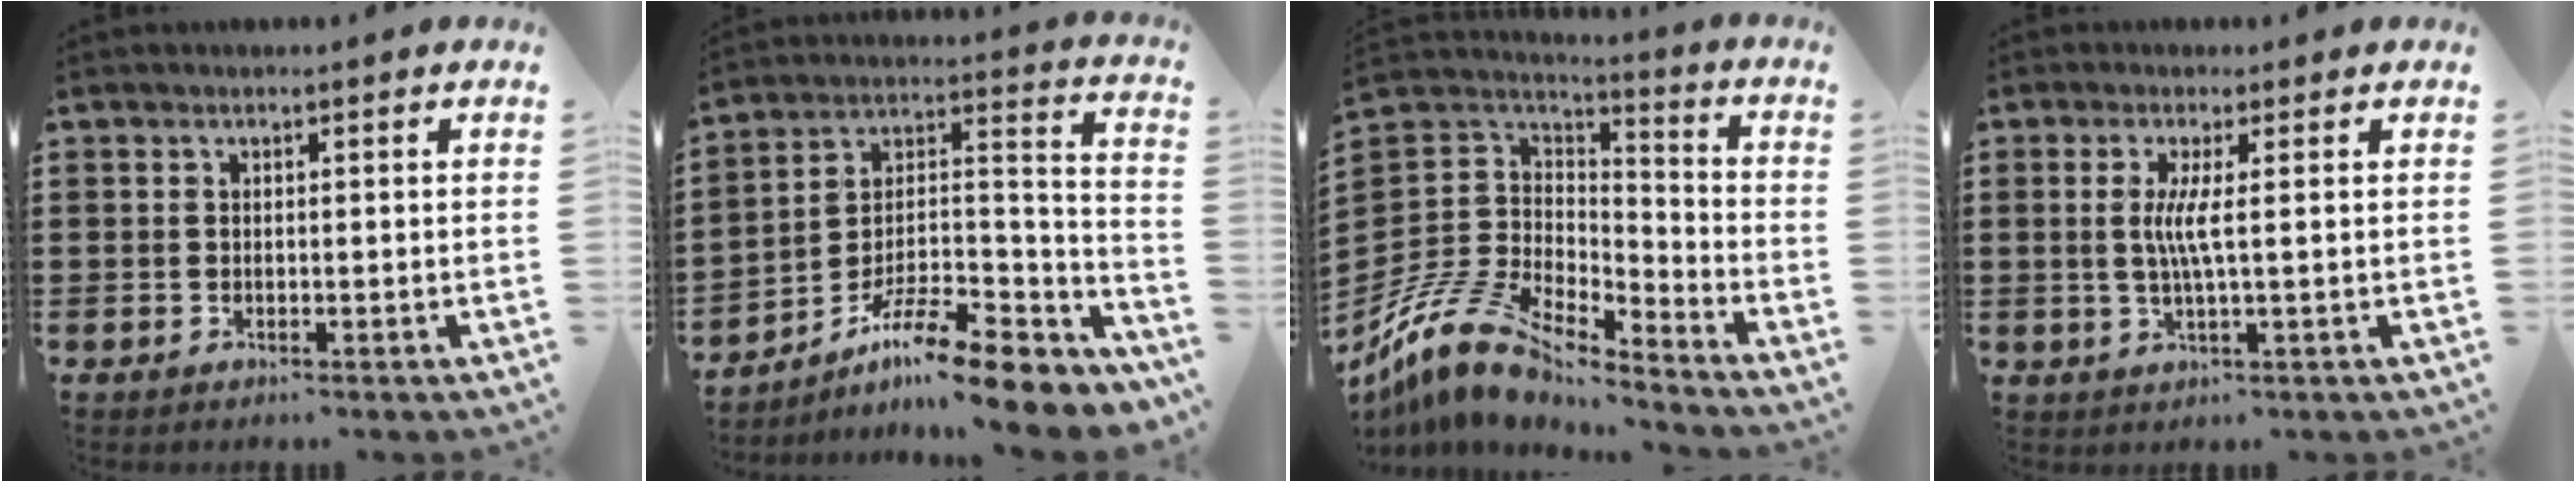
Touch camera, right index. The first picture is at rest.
{"total": 11.3, "force": [-8.6, 1.6, 7.1], "torque": [-0.116, 0.013, -0.163]}
{"total": 10.5, "force": [-8.4, 4.2, 4.8], "torque": [-0.132, 0.009, -0.175]}
{"total": 4.0, "force": [0.3, -0.2, 4.0], "torque": [-0.084, -0.010, 0.001]}